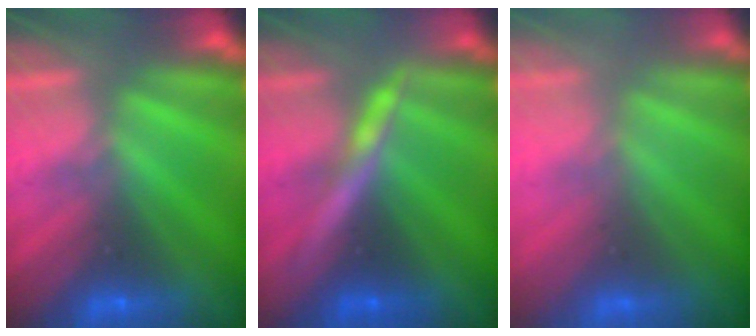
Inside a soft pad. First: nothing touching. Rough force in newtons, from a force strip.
{"total": 3.0}
{"total": 2.9}